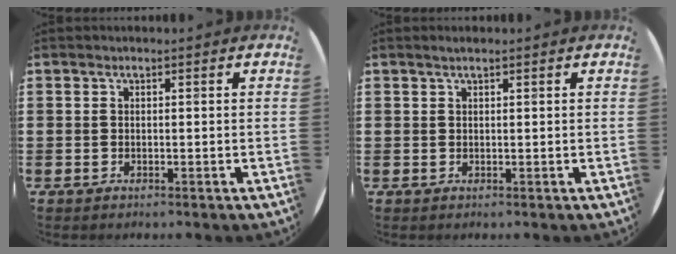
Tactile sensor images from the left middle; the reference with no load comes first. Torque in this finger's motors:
{"motor_torque": [0.17, -0.10, 0.00, 0.00]}